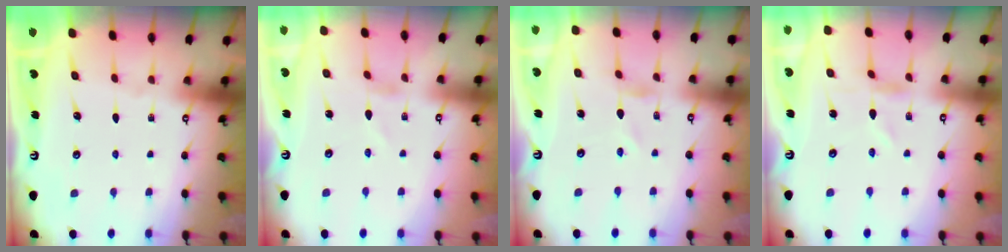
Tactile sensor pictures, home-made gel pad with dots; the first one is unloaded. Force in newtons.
{"total": 0.0}
{"total": 0.5, "press": 0.5, "slide": 0.2}
{"total": 0.0}